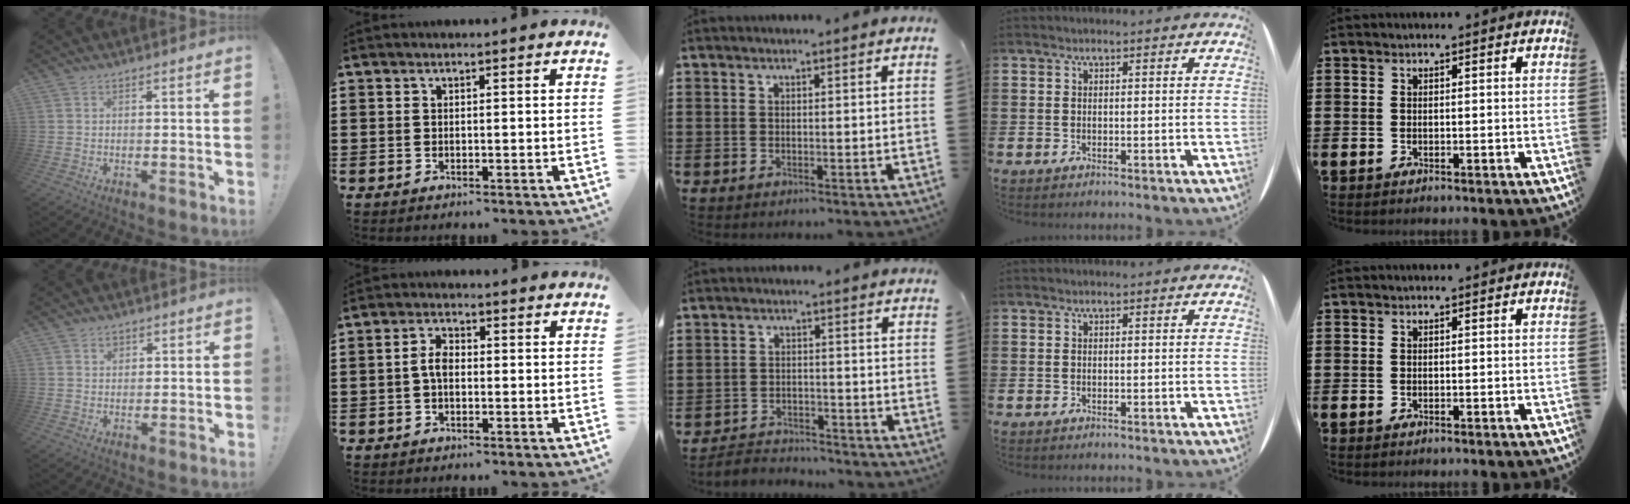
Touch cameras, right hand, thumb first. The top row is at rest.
{"thumb": {"total": 1.9, "force": [1.0, 1.5, 0.6], "torque": [0.004, -0.005, 0.014]}, "index": {"total": 3.4, "force": [-0.5, 1.9, 2.8], "torque": [-0.063, 0.002, -0.013]}, "middle": {"total": 3.4, "force": [-3.3, 0.8, -0.3], "torque": [-0.004, -0.001, -0.071]}}